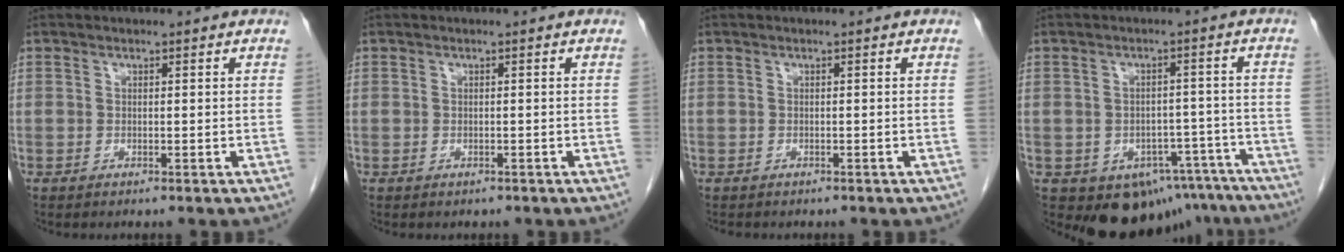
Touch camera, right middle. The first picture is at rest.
{"total": 0.8, "force": [-0.4, 0.7, 0.0], "torque": [-0.006, 0.003, -0.003]}
{"total": 1.8, "force": [-1.5, 0.8, 0.6], "torque": [-0.017, -0.004, -0.018]}
{"total": 12.3, "force": [-8.7, 7.6, 4.1], "torque": [-0.033, 0.026, -0.103]}